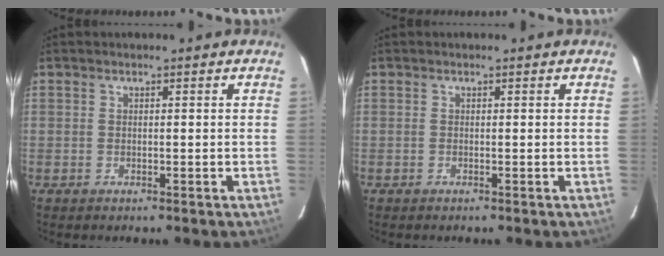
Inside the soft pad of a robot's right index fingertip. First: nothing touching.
{"total": 0.0}